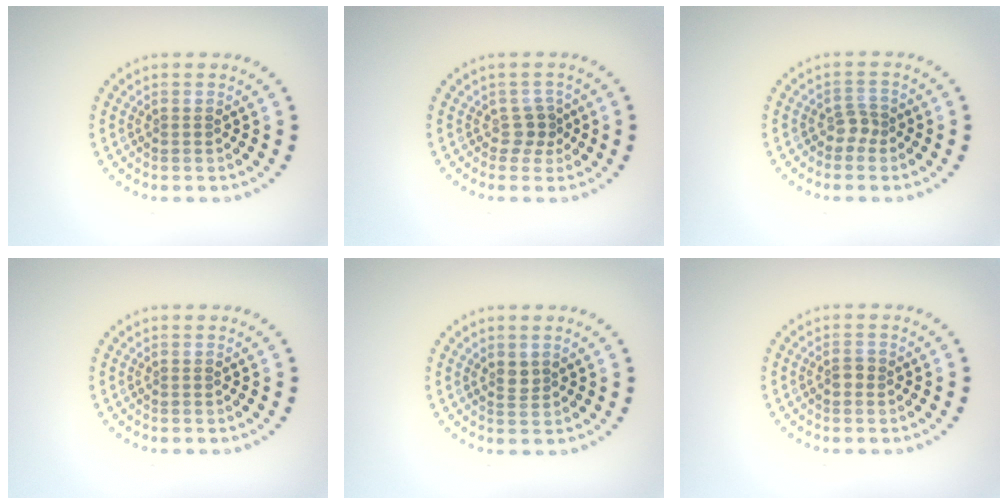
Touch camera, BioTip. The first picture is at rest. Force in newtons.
{"total": 1.7, "press": 1.1, "slide": 1.2}
{"total": 1.4, "press": 1.0, "slide": 1.0}
{"total": 0.0}
{"total": 1.3, "press": 1.1, "slide": 0.7}
{"total": 1.0, "press": 1.0, "slide": 0.2}